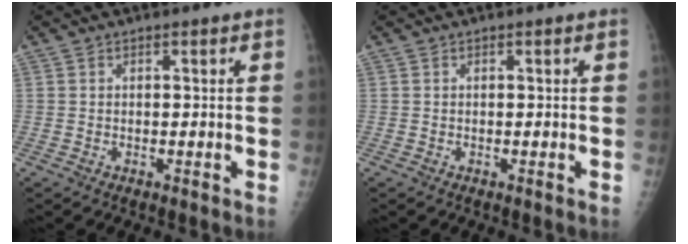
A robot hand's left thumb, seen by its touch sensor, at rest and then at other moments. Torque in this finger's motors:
{"motor_torque": [0.00, 0.00, 0.00, 0.00, 0.00]}